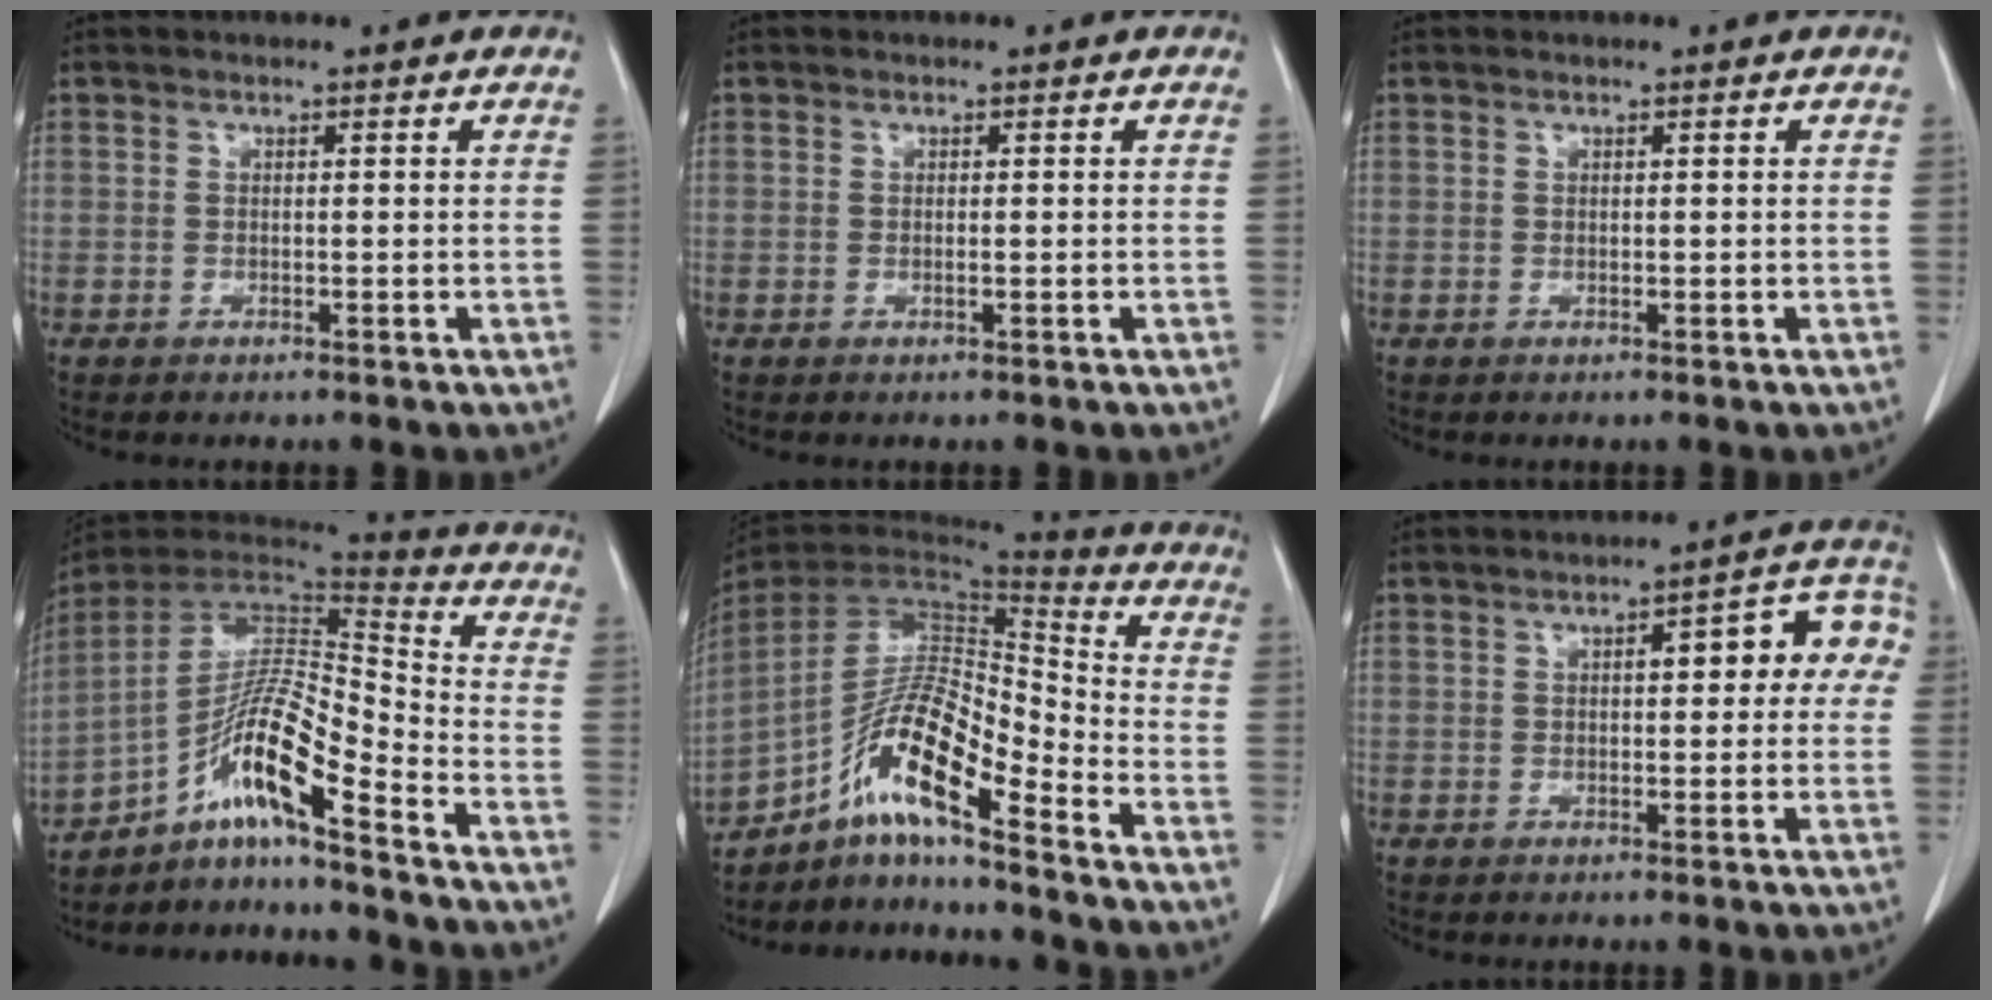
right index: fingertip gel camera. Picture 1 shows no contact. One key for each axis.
{"total": 0.0}
{"total": 0.0}
{"total": 13.0, "fx": -8.2, "fy": 0.7, "fz": 10.1, "tx": -0.177, "ty": 0.020, "tz": -0.143}
{"total": 14.5, "fx": -9.5, "fy": 2.2, "fz": 10.8, "tx": -0.201, "ty": 0.013, "tz": -0.167}
{"total": 8.9, "fx": 1.8, "fy": 3.1, "fz": 8.2, "tx": -0.091, "ty": 0.035, "tz": 0.015}